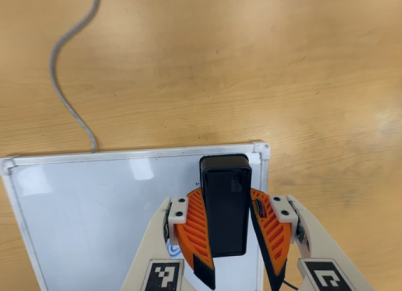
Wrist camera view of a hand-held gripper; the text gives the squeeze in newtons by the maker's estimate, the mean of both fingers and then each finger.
{"total": 12.2, "left": 13.6, "right": 10.7}